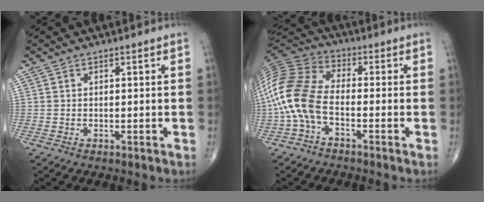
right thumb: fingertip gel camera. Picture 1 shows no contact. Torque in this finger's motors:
{"motor_torque": [0.22, 0.93, 1.59, -0.14, 0.57]}